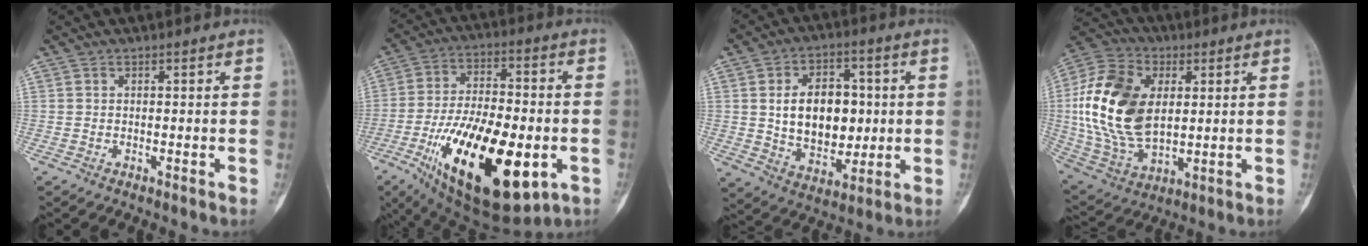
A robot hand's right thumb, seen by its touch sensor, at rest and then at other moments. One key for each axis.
{"total": 26.9, "fx": -8.4, "fy": 11.5, "fz": 22.8, "tx": -0.405, "ty": 0.000, "tz": -0.118}
{"total": 14.8, "fx": 1.1, "fy": 10.1, "fz": 10.9, "tx": -0.125, "ty": 0.002, "tz": 0.028}
{"total": 21.4, "fx": 2.8, "fy": 13.5, "fz": 16.3, "tx": -0.319, "ty": -0.007, "tz": 0.057}